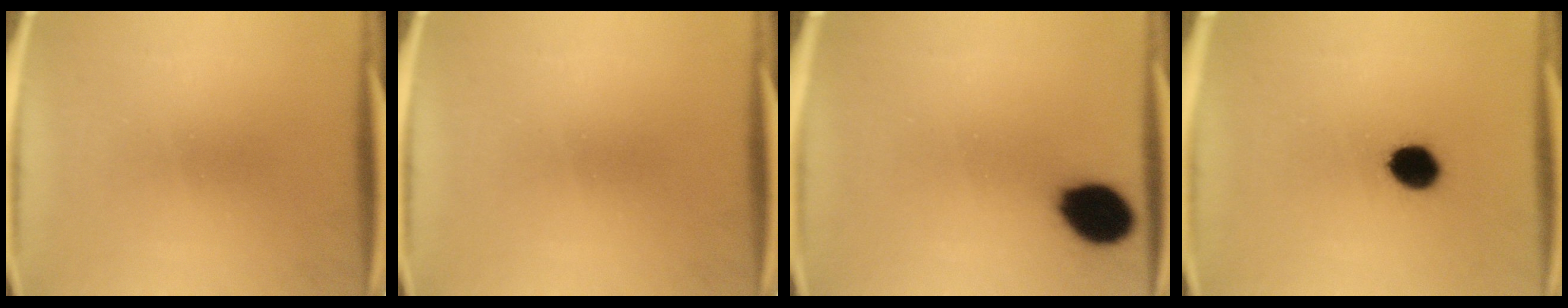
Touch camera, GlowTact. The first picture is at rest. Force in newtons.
{"total": 0.0}
{"total": 11.8}
{"total": 8.6}